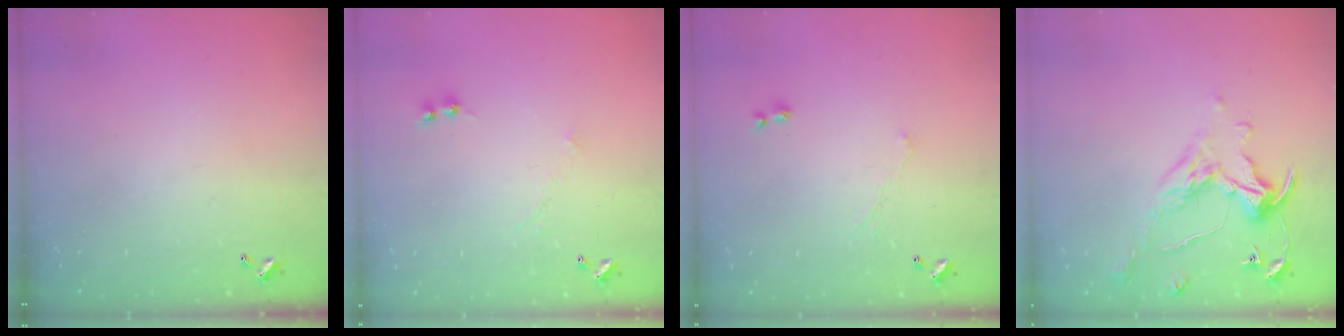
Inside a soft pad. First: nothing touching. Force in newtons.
{"total": 0.0}
{"total": 1.1, "press": 0.7, "slide": 0.9}
{"total": 0.8, "press": 0.7, "slide": 0.5}